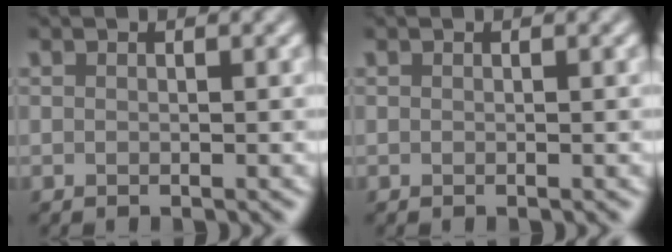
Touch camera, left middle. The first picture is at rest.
{"total": 0.0}